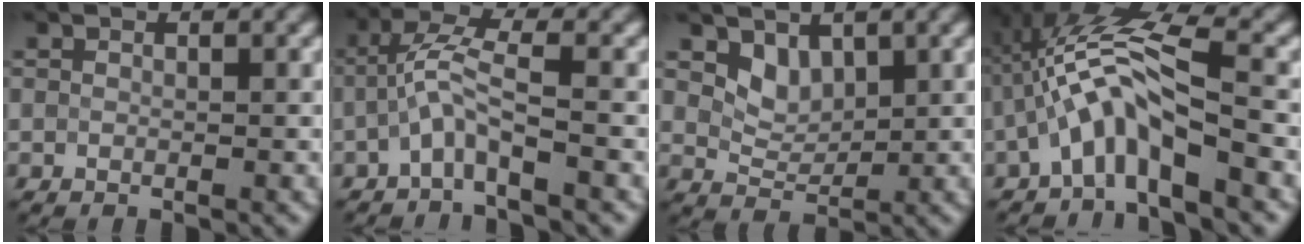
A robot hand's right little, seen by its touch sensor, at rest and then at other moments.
{"total": 3.2, "force": [-1.2, 0.2, 2.9], "torque": [-0.069, 0.013, -0.032]}
{"total": 2.4, "force": [1.5, 1.5, 1.1], "torque": [-0.026, -0.008, 0.030]}
{"total": 5.7, "force": [-1.9, 0.9, 5.3], "torque": [-0.106, 0.019, -0.041]}